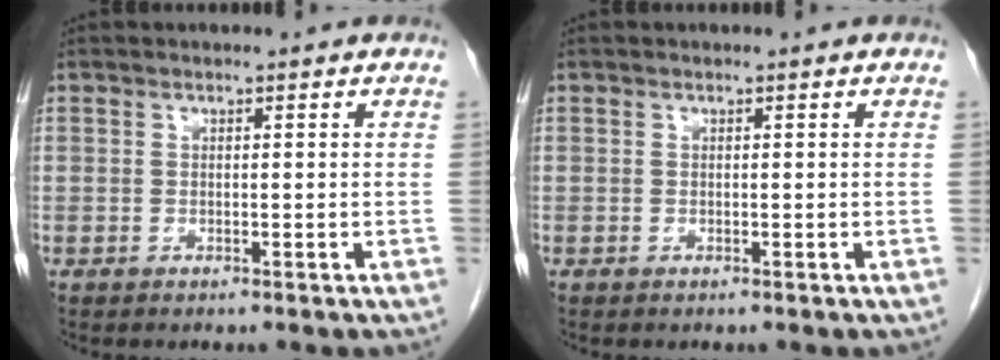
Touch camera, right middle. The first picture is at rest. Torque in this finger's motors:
{"motor_torque": [-0.02, 0.16, -0.03, -0.01]}